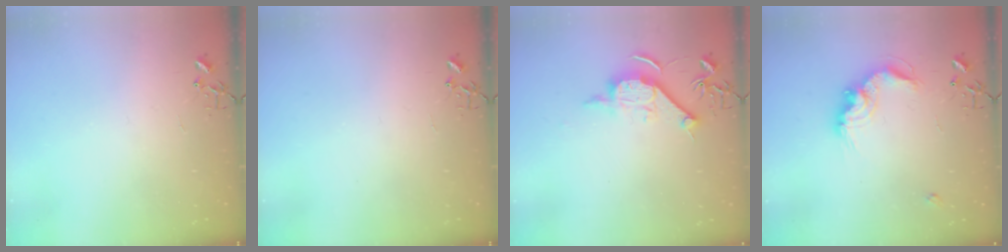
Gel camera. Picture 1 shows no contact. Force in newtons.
{"total": 0.0}
{"total": 11.3, "press": 11.3, "slide": 0.5}
{"total": 12.6, "press": 12.6, "slide": 0.4}